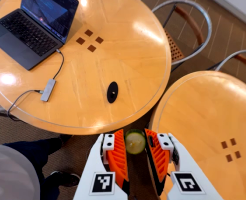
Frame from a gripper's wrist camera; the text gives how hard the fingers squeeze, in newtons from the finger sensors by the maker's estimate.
{"total": 7.8, "left": 8.0, "right": 7.6}